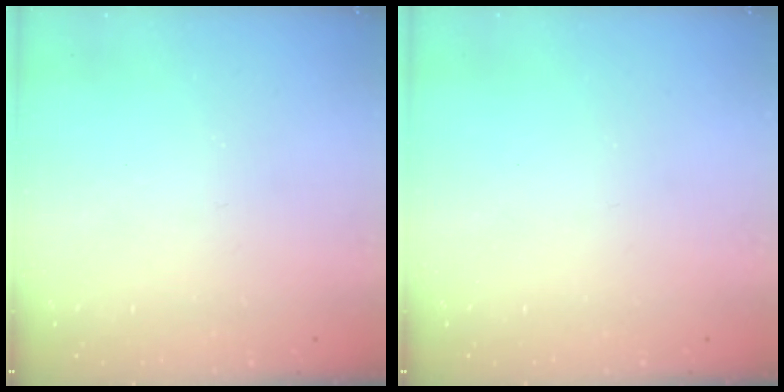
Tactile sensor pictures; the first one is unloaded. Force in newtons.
{"total": 0.0}